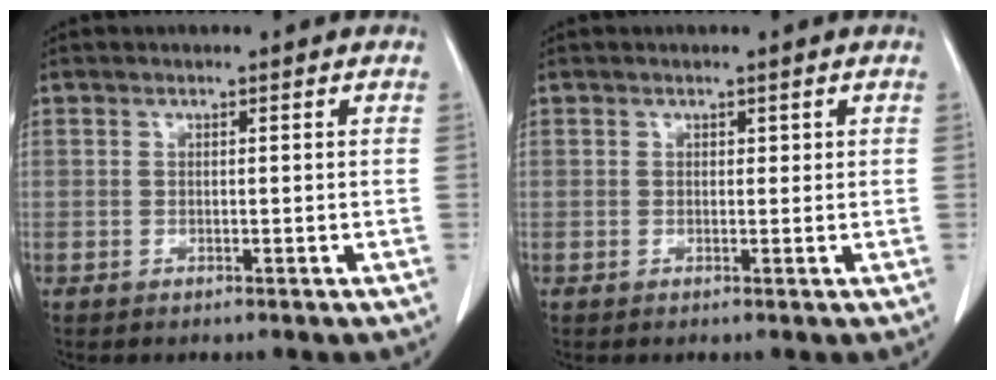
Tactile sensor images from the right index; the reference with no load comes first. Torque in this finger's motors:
{"motor_torque": [-0.03, -0.02, 0.00, -0.01]}